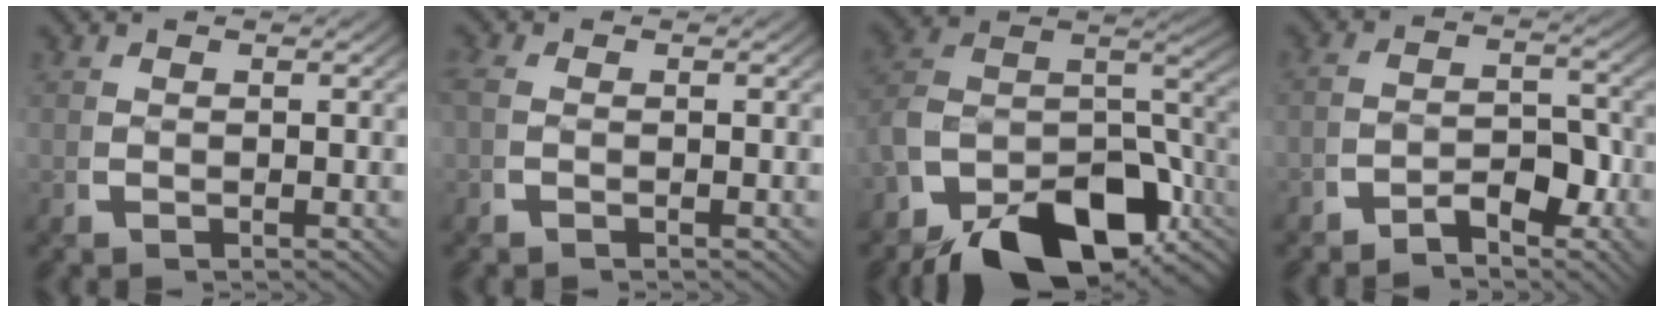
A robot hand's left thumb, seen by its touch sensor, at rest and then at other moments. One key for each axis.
{"total": 0.8, "fx": -0.2, "fy": 0.5, "fz": 0.6, "tx": -0.022, "ty": -0.002, "tz": -0.003}
{"total": 14.8, "fx": -4.4, "fy": 9.2, "fz": 10.7, "tx": -0.201, "ty": -0.037, "tz": -0.060}
{"total": 3.7, "fx": -2.3, "fy": 1.8, "fz": 2.3, "tx": -0.029, "ty": -0.011, "tz": -0.043}